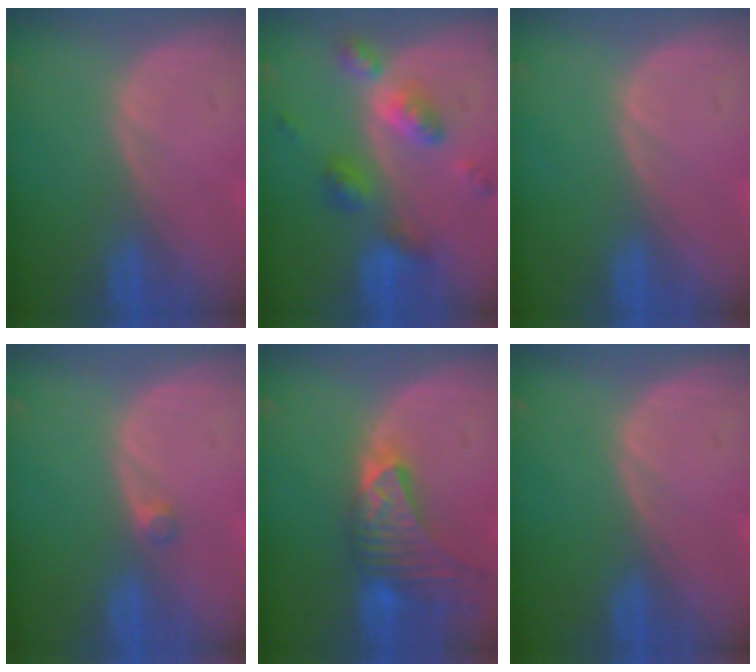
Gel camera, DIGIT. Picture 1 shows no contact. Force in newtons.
{"total": 7.2, "press": 7.2, "slide": 0.6}
{"total": 0.0}
{"total": 1.3, "press": 1.1, "slide": 0.6}
{"total": 9.1, "press": 8.3, "slide": 3.8}
{"total": 0.0}